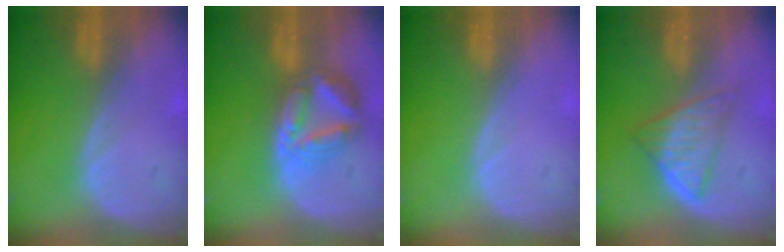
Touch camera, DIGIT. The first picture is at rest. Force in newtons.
{"total": 8.0, "press": 6.9, "slide": 4.0}
{"total": 0.0}
{"total": 5.5, "press": 5.3, "slide": 1.5}